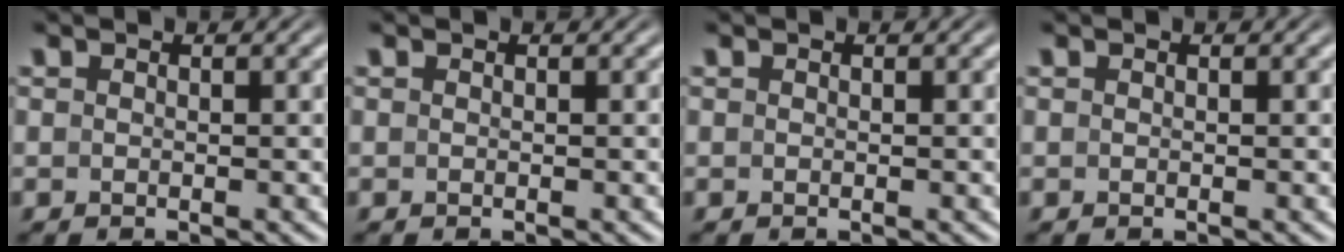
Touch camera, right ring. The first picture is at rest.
{"total": 0.0}
{"total": 0.0}
{"total": 0.0}